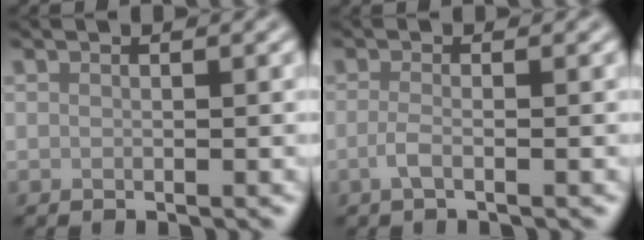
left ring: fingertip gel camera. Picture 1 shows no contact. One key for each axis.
{"total": 1.6, "fx": -0.5, "fy": 0.5, "fz": 1.4, "tx": -0.028, "ty": -0.002, "tz": -0.015}